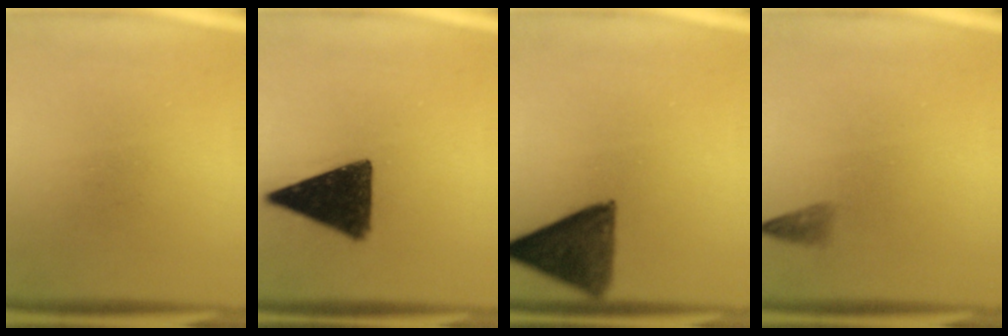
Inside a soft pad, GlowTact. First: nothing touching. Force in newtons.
{"total": 14.3}
{"total": 11.1}
{"total": 1.2}